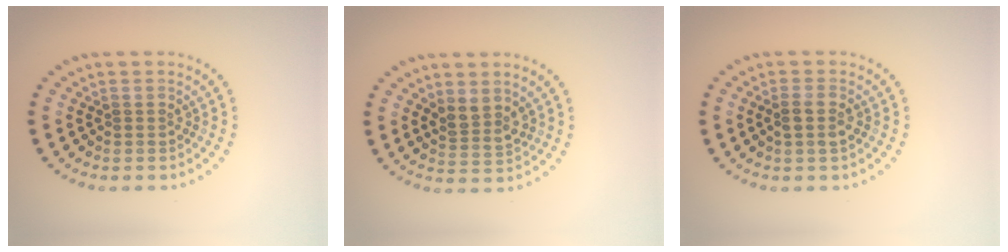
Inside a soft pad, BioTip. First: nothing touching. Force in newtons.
{"total": 2.0, "press": 1.8, "slide": 1.0}
{"total": 1.7, "press": 1.5, "slide": 0.9}